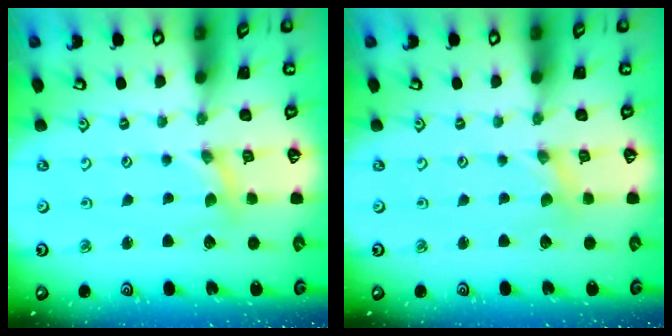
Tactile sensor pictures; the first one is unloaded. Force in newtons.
{"total": 0.0}